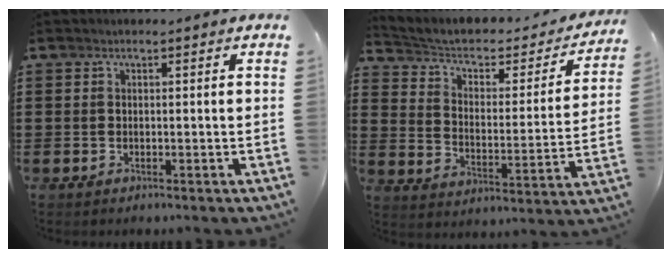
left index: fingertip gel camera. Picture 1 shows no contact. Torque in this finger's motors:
{"motor_torque": [1.02, -1.12, 0.26, 0.03]}